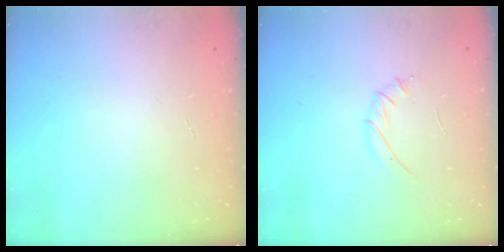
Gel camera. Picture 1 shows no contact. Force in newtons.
{"total": 3.9, "press": 3.8, "slide": 1.0}